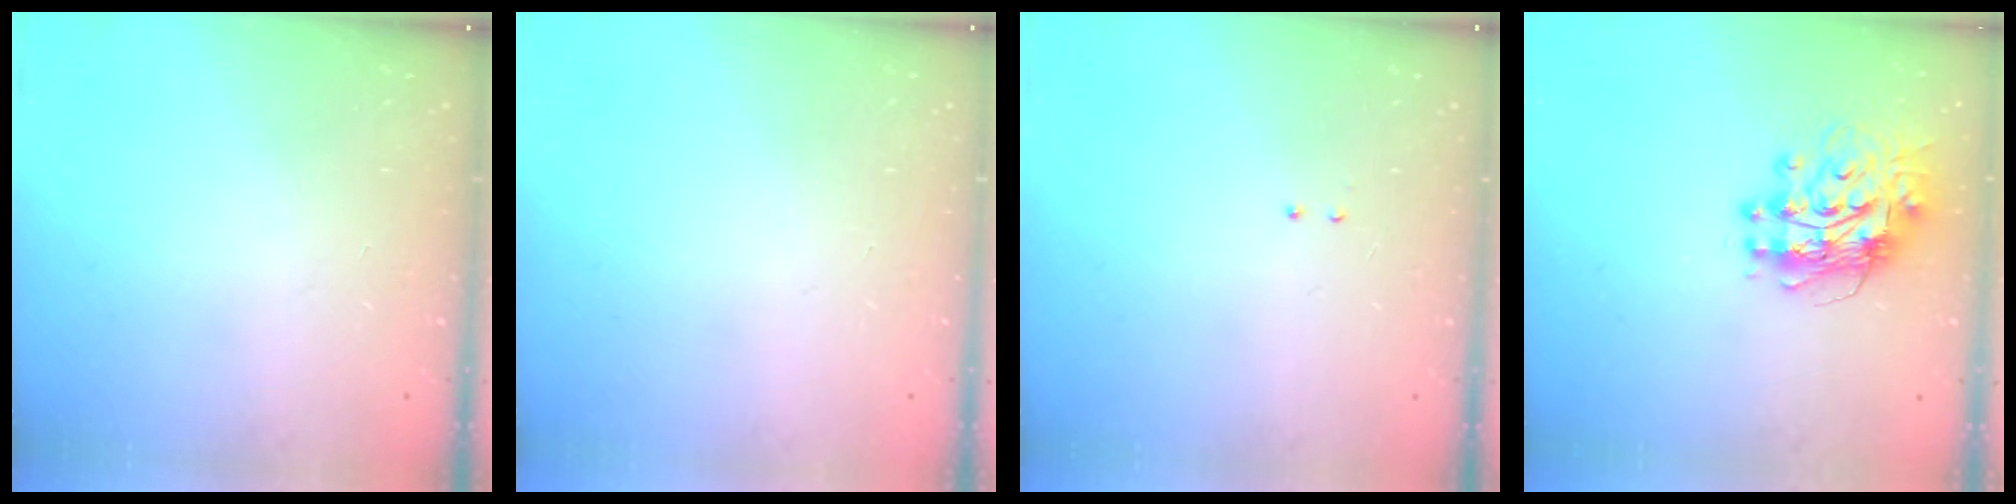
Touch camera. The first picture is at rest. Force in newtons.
{"total": 0.0}
{"total": 2.1, "press": 2.0, "slide": 0.6}
{"total": 12.3, "press": 12.3, "slide": 1.1}